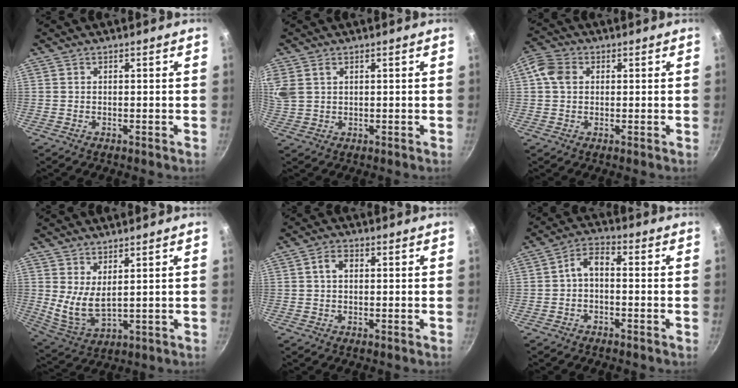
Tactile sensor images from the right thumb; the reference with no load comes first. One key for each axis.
{"total": 7.4, "fx": 2.9, "fy": 5.3, "fz": 4.3, "tx": -0.093, "ty": 0.009, "tz": 0.063}
{"total": 5.3, "fx": 0.9, "fy": 4.3, "fz": 3.0, "tx": -0.050, "ty": 0.007, "tz": 0.002}
{"total": 6.9, "fx": 2.7, "fy": 3.0, "fz": 5.5, "tx": -0.097, "ty": -0.039, "tz": 0.063}
{"total": 2.7, "fx": 0.4, "fy": 1.9, "fz": 1.9, "tx": -0.031, "ty": 0.007, "tz": 0.004}
{"total": 4.7, "fx": -1.0, "fy": 2.6, "fz": 3.8, "tx": -0.071, "ty": 0.031, "tz": -0.024}